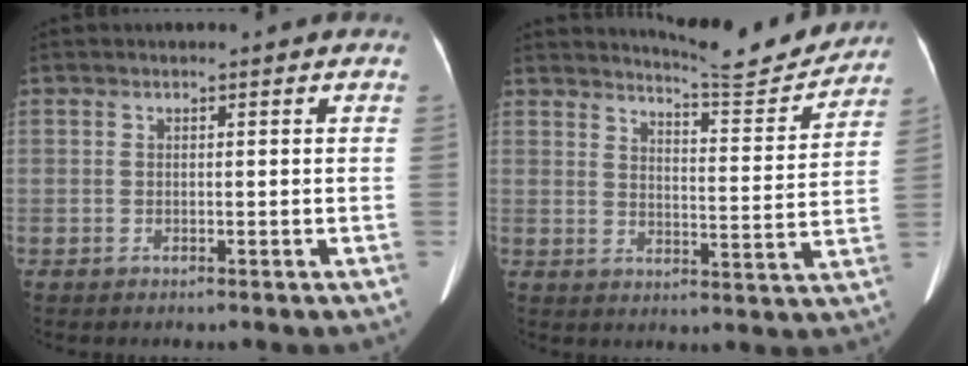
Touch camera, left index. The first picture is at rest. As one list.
[{"total": 11.5, "force": [11.3, -0.1, 1.9], "torque": [-0.031, -0.033, 0.149]}]